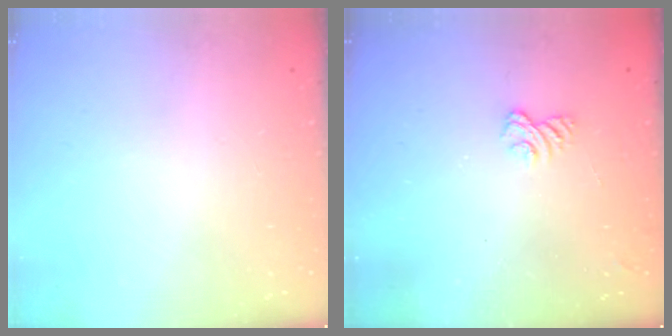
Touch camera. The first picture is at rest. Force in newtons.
{"total": 2.6, "press": 2.2, "slide": 1.3}